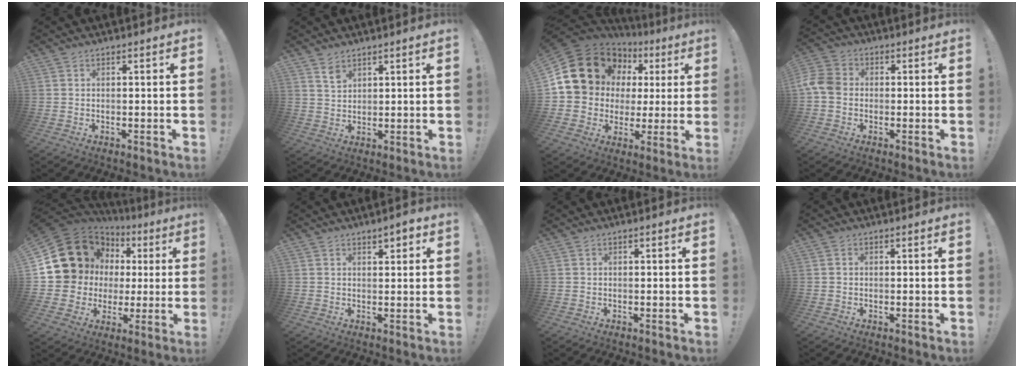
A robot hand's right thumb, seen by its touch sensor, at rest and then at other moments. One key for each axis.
{"total": 3.6, "fx": 2.7, "fy": 2.0, "fz": 1.4, "tx": -0.014, "ty": -0.019, "tz": 0.047}
{"total": 18.6, "fx": 8.5, "fy": 14.2, "fz": 8.5, "tx": -0.134, "ty": -0.042, "tz": 0.188}
{"total": 7.6, "fx": -0.8, "fy": 6.1, "fz": 4.5, "tx": -0.099, "ty": 0.013, "tz": -0.013}
{"total": 15.6, "fx": 7.0, "fy": 12.7, "fz": 5.8, "tx": -0.086, "ty": -0.050, "tz": 0.163}
{"total": 3.0, "fx": 1.8, "fy": 1.3, "fz": 2.0, "tx": -0.016, "ty": -0.011, "tz": 0.026}
{"total": 0.0}
{"total": 0.6, "fx": -0.1, "fy": 0.6, "fz": 0.1, "tx": -0.005, "ty": 0.004, "tz": -0.001}